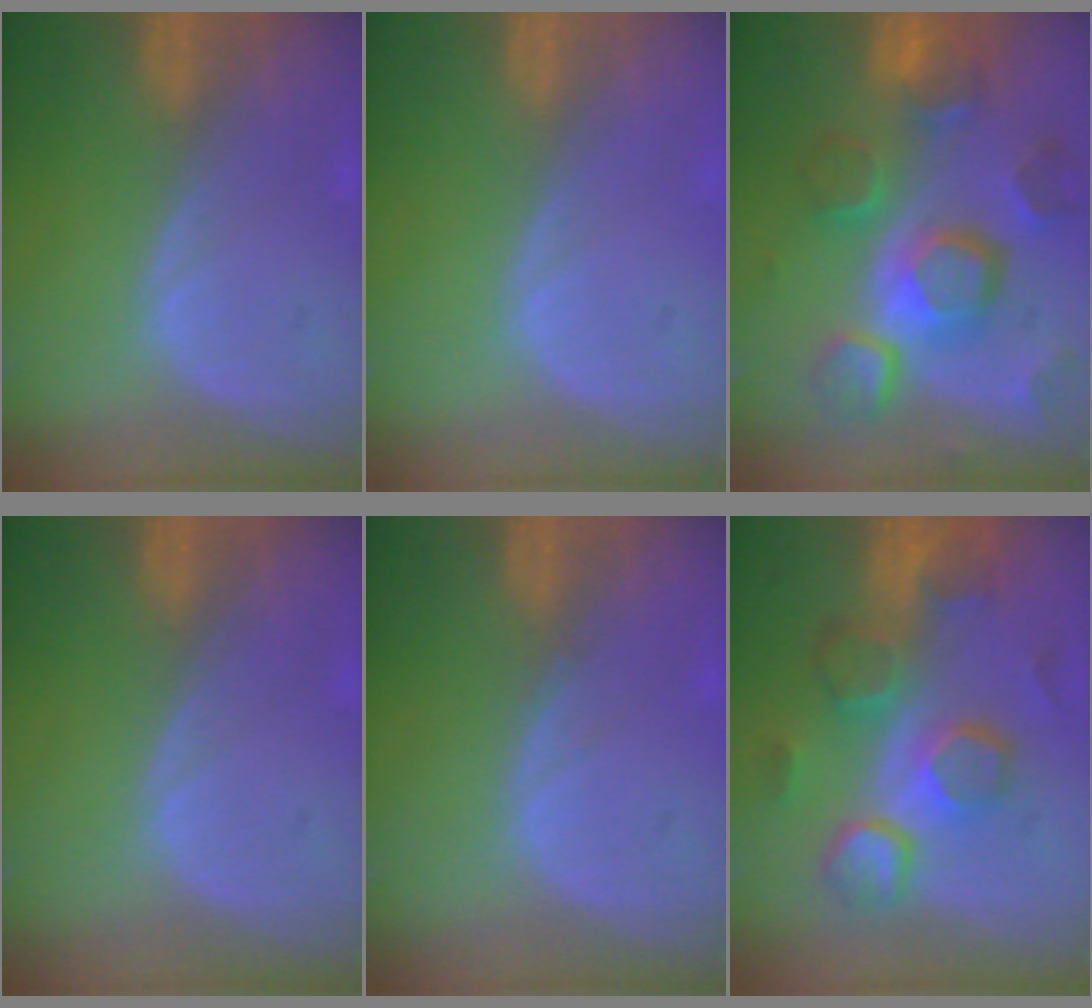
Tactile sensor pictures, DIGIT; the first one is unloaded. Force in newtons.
{"total": 0.0}
{"total": 12.3, "press": 10.7, "slide": 6.0}
{"total": 0.0}
{"total": 0.5, "press": 0.5, "slide": 0.2}
{"total": 10.4, "press": 9.3, "slide": 4.6}